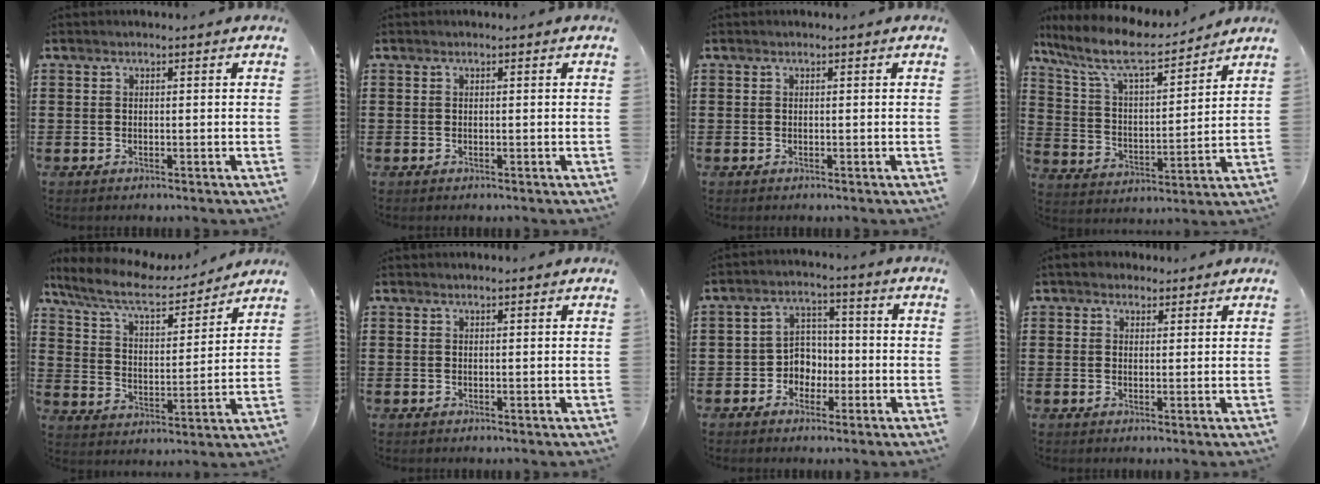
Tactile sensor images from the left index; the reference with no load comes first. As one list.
[{"total": 0.0}, {"total": 0.0}, {"total": 9.5, "force": [7.7, 1.7, 5.2], "torque": [-0.133, -0.039, 0.130]}, {"total": 9.2, "force": [7.7, 2.0, 4.6], "torque": [-0.120, -0.035, 0.131]}, {"total": 0.7, "force": [0.6, 0.2, 0.1], "torque": [-0.004, 0.000, 0.013]}, {"total": 4.4, "force": [-1.8, 3.7, 1.3], "torque": [-0.037, 0.011, -0.039]}, {"total": 2.3, "force": [1.8, 1.3, 0.3], "torque": [-0.005, 0.006, 0.033]}]